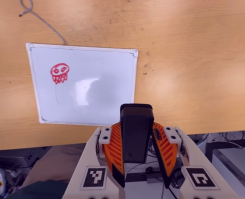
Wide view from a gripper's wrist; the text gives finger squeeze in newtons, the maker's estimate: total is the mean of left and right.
{"total": 6.5, "left": 5.0, "right": 8.0}